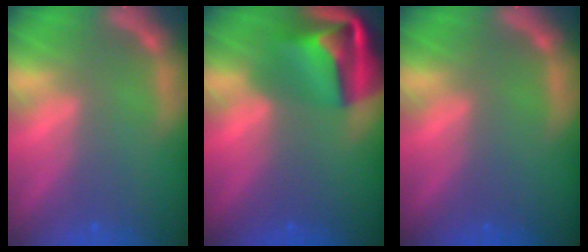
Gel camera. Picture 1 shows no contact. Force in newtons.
{"total": 9.5}
{"total": 0.0}